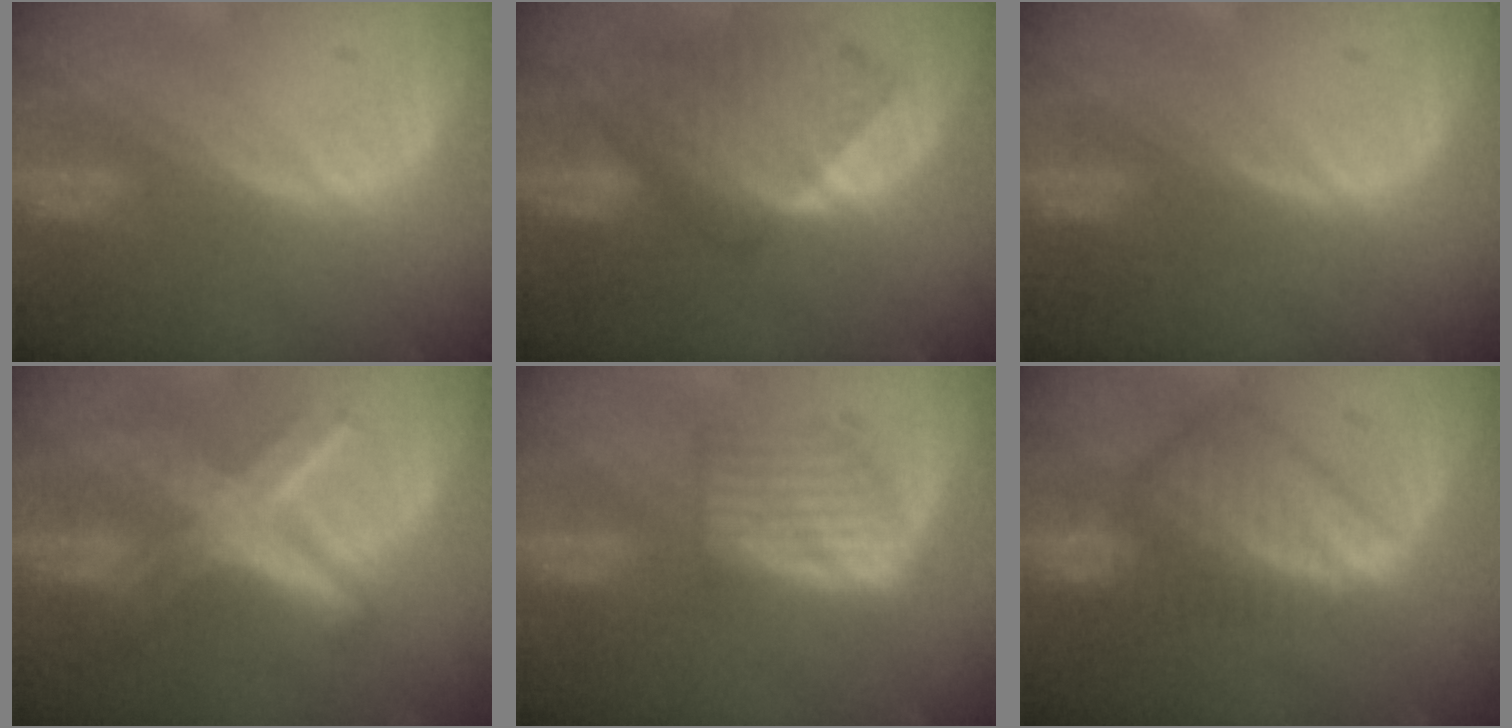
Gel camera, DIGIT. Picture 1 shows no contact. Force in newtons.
{"total": 9.1, "press": 8.2, "slide": 4.0}
{"total": 0.0}
{"total": 8.9, "press": 8.9, "slide": 0.7}
{"total": 5.8, "press": 5.4, "slide": 2.1}
{"total": 8.4, "press": 7.3, "slide": 4.1}